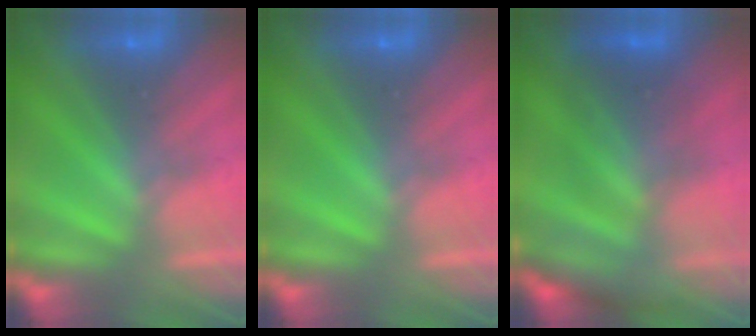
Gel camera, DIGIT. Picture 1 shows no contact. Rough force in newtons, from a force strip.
{"total": 0.0}
{"total": 2.6}